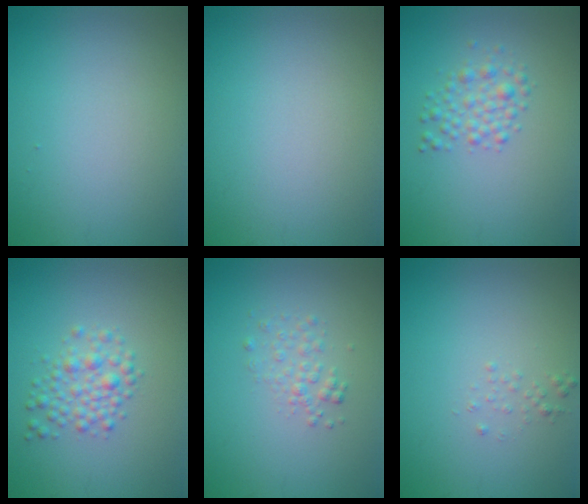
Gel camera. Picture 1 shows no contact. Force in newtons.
{"total": 0.0}
{"total": 2.2, "press": 2.2, "slide": 0.1}
{"total": 2.6, "press": 2.6, "slide": 0.1}
{"total": 1.4, "press": 1.4, "slide": 0.1}
{"total": 0.7, "press": 0.6, "slide": 0.1}